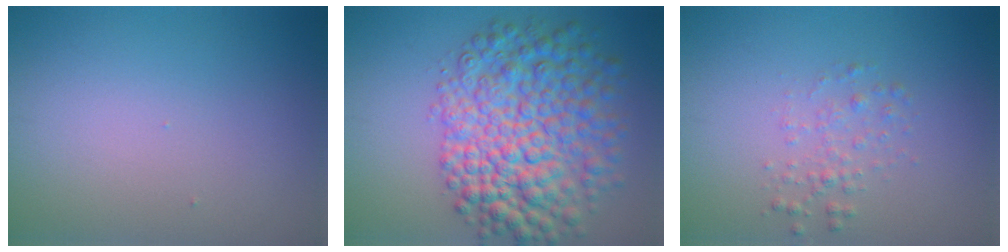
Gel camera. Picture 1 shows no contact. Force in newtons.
{"total": 9.8, "press": 9.8, "slide": 0.3}
{"total": 1.6, "press": 1.6, "slide": 0.1}